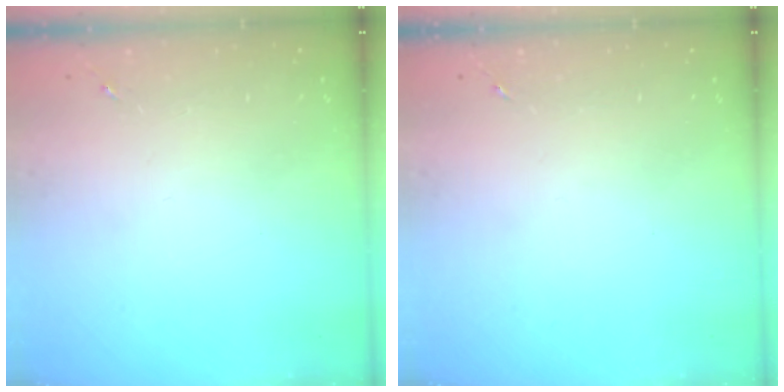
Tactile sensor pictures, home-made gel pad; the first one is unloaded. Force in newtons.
{"total": 0.0}